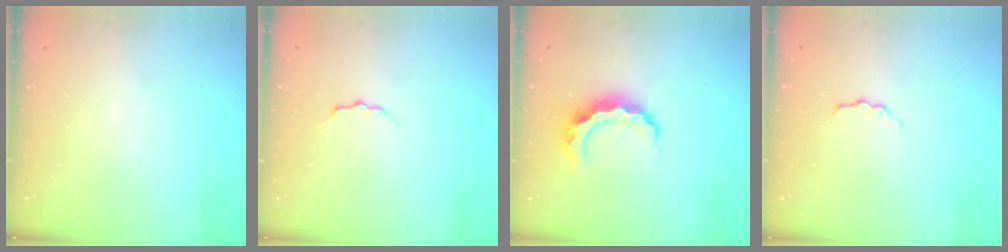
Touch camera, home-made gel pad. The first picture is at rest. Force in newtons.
{"total": 3.9, "press": 3.9, "slide": 0.5}
{"total": 8.8, "press": 8.8, "slide": 0.6}
{"total": 3.8, "press": 3.8, "slide": 0.5}